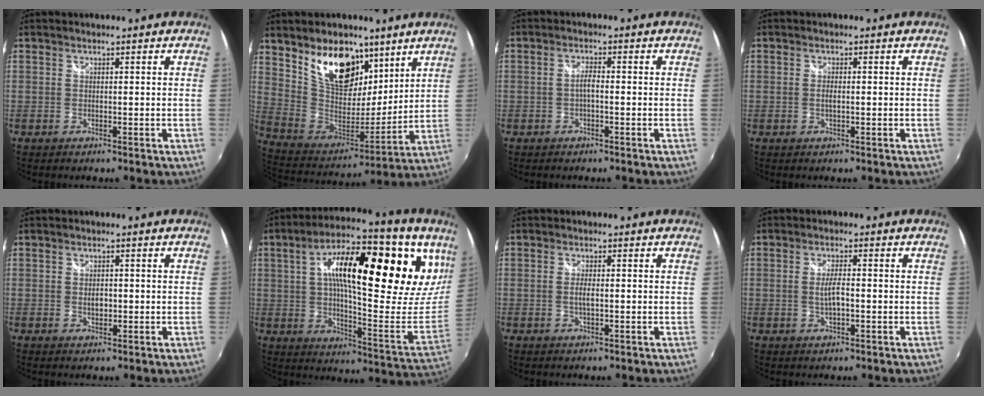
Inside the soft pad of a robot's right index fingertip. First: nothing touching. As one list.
[{"total": 18.7, "force": [10.8, 10.6, 11.1], "torque": [-0.215, 0.006, 0.204]}, {"total": 1.9, "force": [-0.7, 0.4, 1.7], "torque": [-0.035, 0.006, -0.014]}, {"total": 1.3, "force": [-0.2, 0.2, 1.2], "torque": [-0.026, 0.000, -0.005]}, {"total": 2.1, "force": [-0.3, 1.4, 1.5], "torque": [-0.024, 0.001, -0.006]}, {"total": 30.6, "force": [12.0, 10.7, 26.0], "torque": [-0.397, 0.025, 0.182]}, {"total": 2.2, "force": [-0.3, 0.5, 2.1], "torque": [-0.040, -0.001, -0.006]}, {"total": 3.8, "force": [-0.7, 1.0, 3.6], "torque": [-0.066, -0.001, -0.011]}]